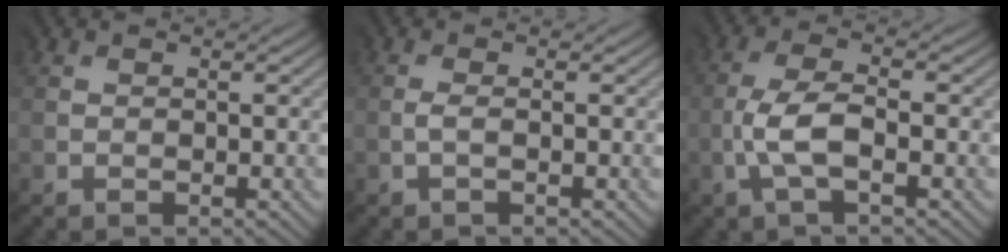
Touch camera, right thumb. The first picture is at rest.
{"total": 0.6, "force": [-0.4, -0.5, 0.2], "torque": [-0.013, -0.001, -0.010]}
{"total": 3.5, "force": [-1.5, 0.6, 3.1], "torque": [-0.073, 0.008, -0.035]}